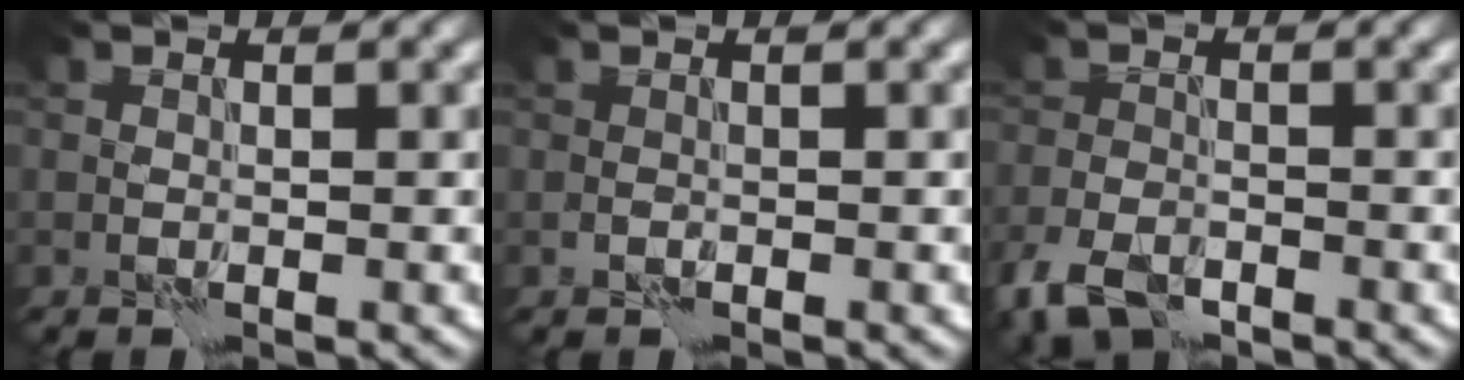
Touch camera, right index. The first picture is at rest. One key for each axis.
{"total": 0.0}
{"total": 4.3, "fx": -2.8, "fy": 2.3, "fz": 2.3, "tx": -0.051, "ty": -0.007, "tz": -0.062}